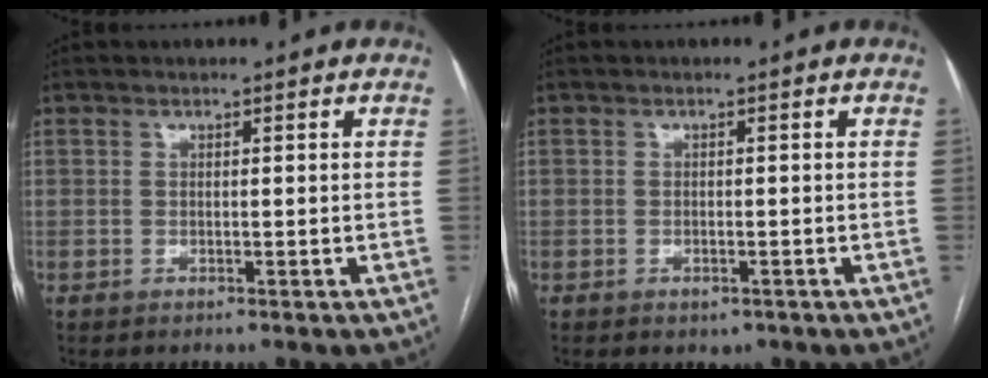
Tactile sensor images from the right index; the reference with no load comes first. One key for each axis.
{"total": 1.3, "fx": -0.7, "fy": 0.9, "fz": 0.7, "tx": -0.007, "ty": 0.001, "tz": -0.001}